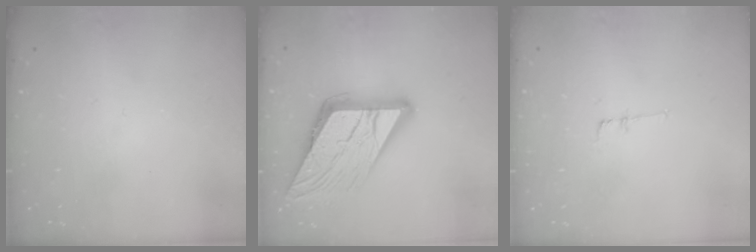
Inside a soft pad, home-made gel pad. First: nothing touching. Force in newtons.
{"total": 18.6, "press": 18.5, "slide": 2.0}
{"total": 6.6, "press": 6.2, "slide": 2.3}